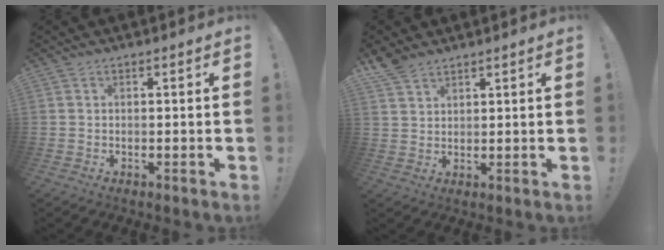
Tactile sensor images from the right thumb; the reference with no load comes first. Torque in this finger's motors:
{"motor_torque": [-0.05, 0.08, 0.07, 0.07, 0.08]}